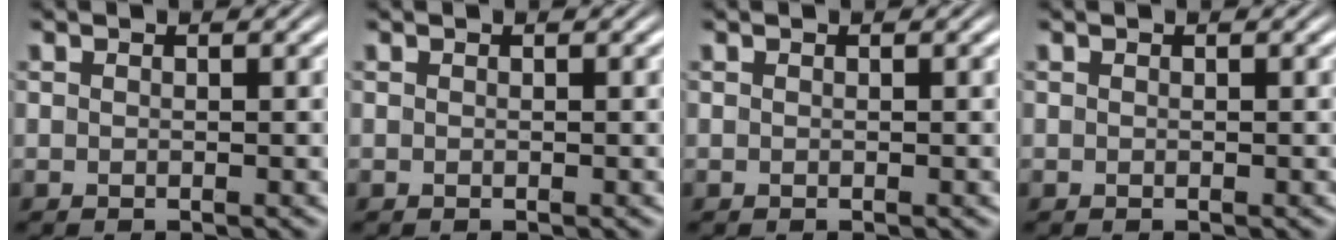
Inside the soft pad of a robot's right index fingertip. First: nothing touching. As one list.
[{"total": 0.0}, {"total": 0.0}, {"total": 0.0}]